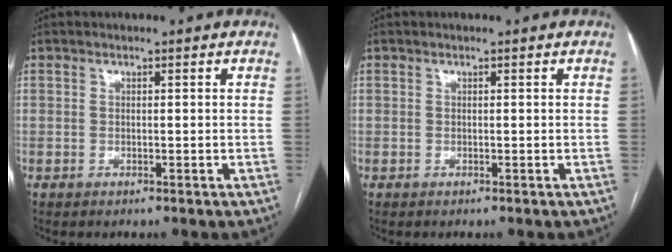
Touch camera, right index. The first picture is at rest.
{"total": 0.0}